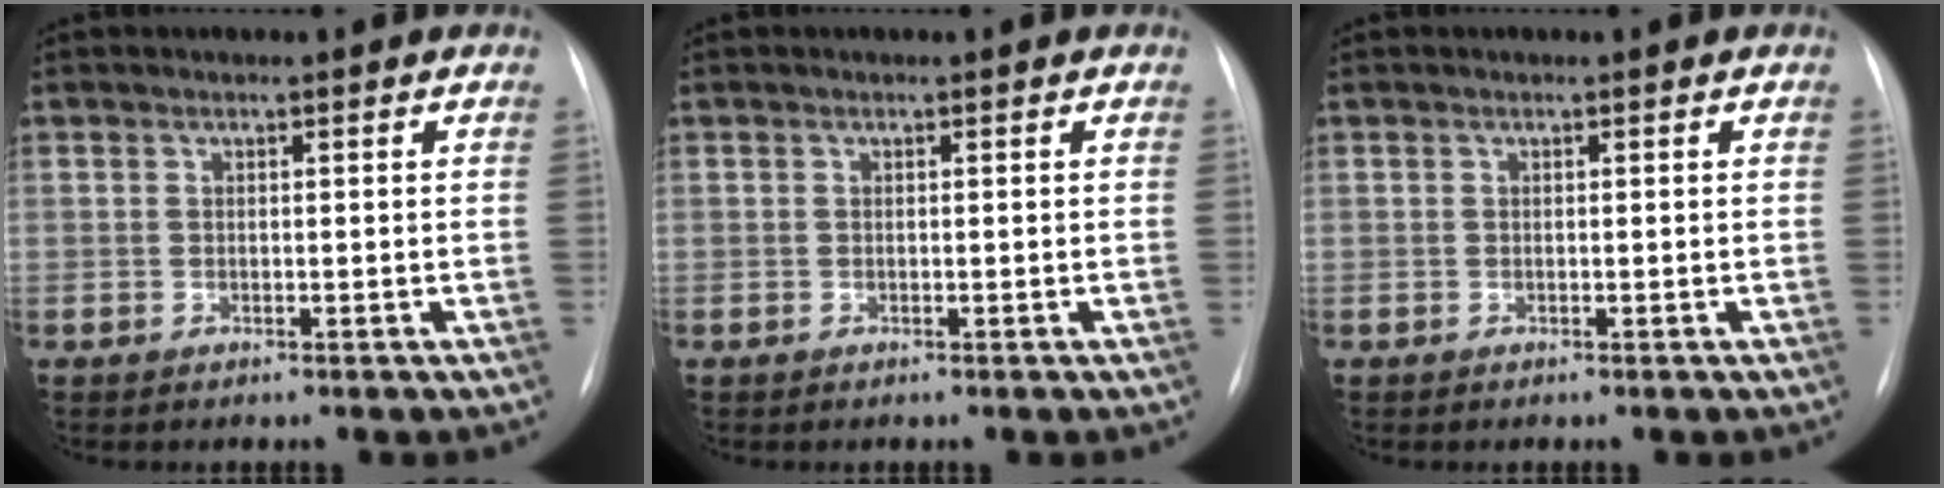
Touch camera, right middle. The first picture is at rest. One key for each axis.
{"total": 0.0}
{"total": 0.0}